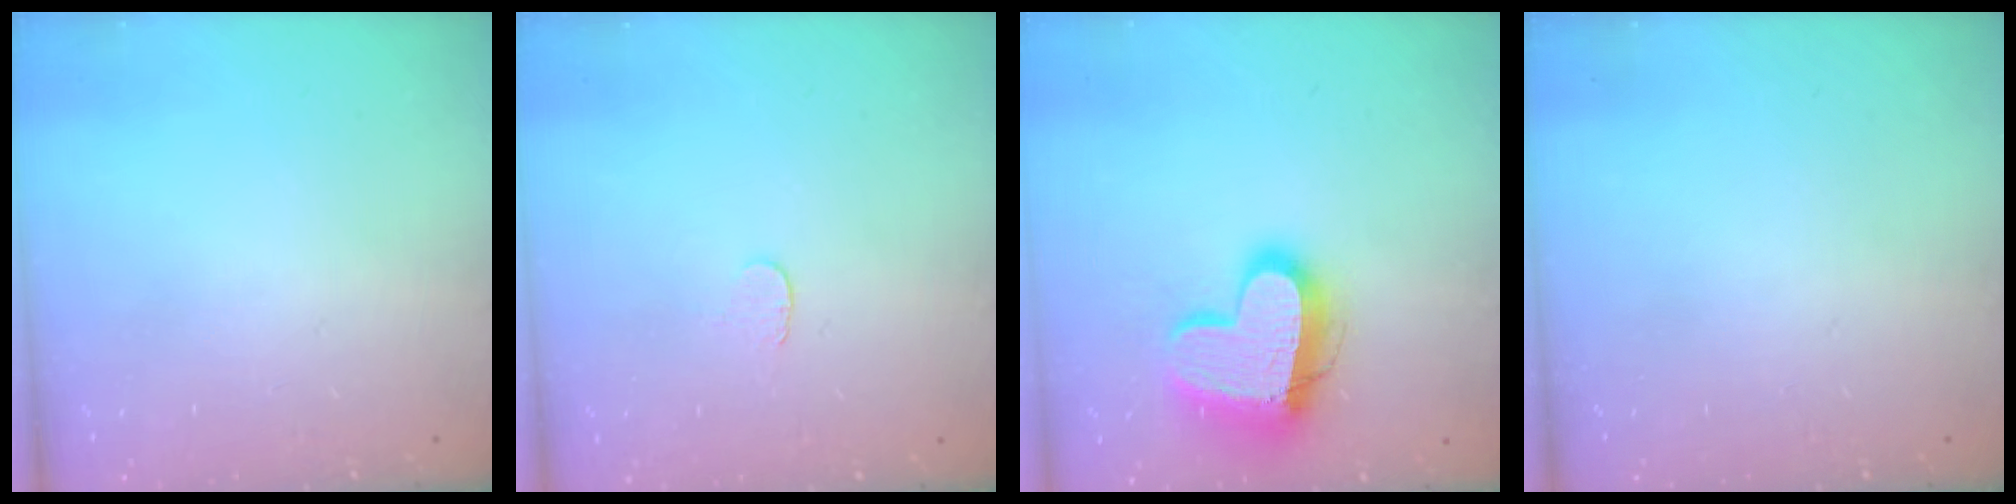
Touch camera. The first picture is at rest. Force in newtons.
{"total": 3.2, "press": 3.1, "slide": 0.3}
{"total": 16.7, "press": 16.6, "slide": 1.4}
{"total": 0.0}